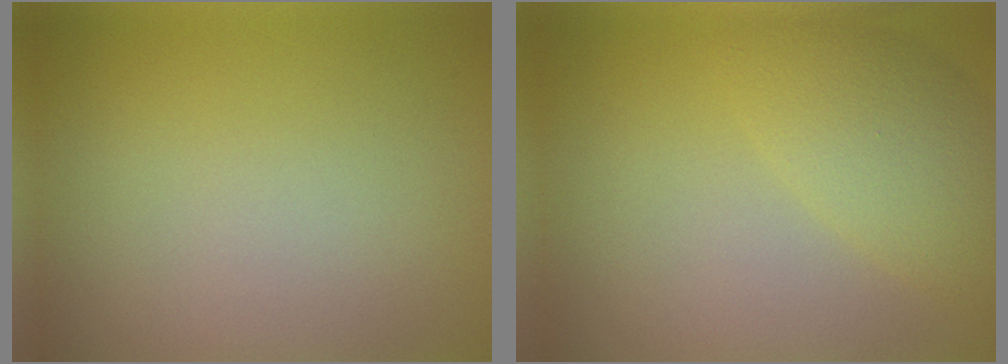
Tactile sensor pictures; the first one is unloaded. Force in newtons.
{"total": 4.4, "press": 4.4, "slide": 0.3}